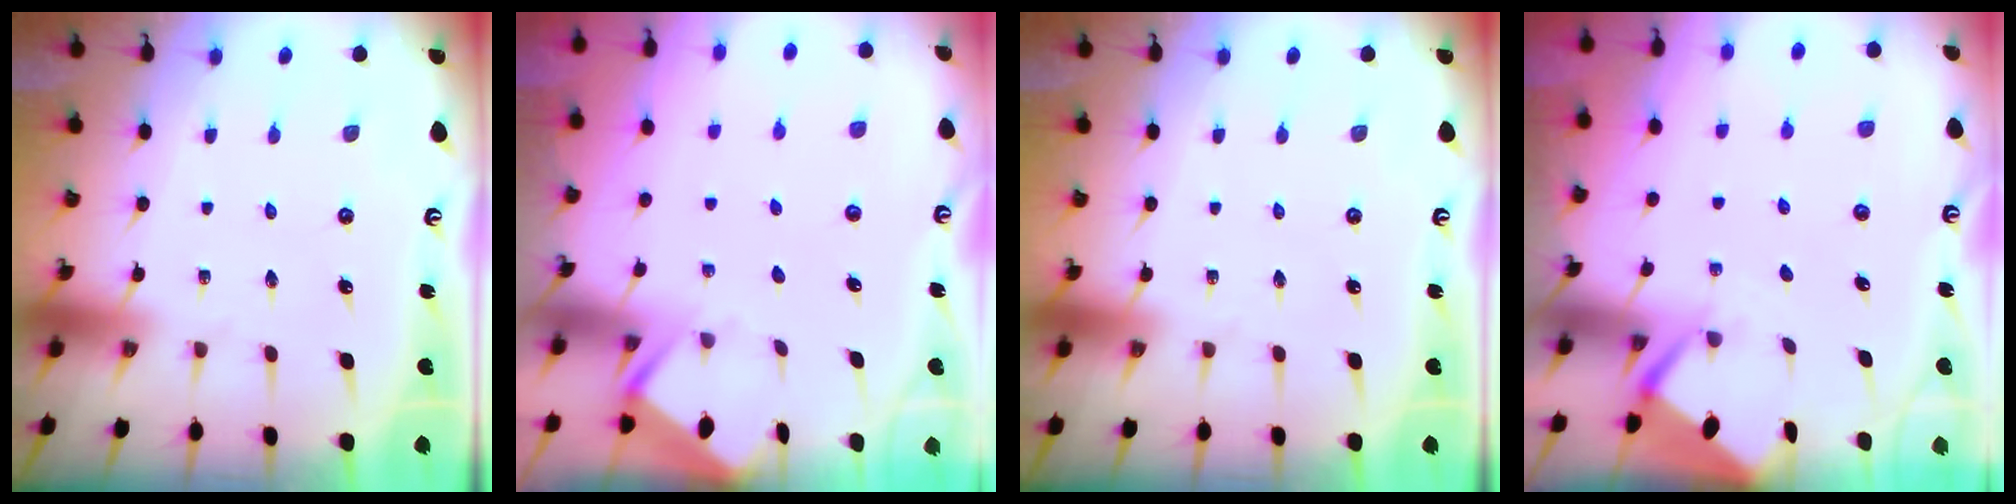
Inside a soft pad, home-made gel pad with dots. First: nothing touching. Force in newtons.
{"total": 3.7, "press": 3.7, "slide": 0.3}
{"total": 0.0}
{"total": 2.7, "press": 2.6, "slide": 0.4}